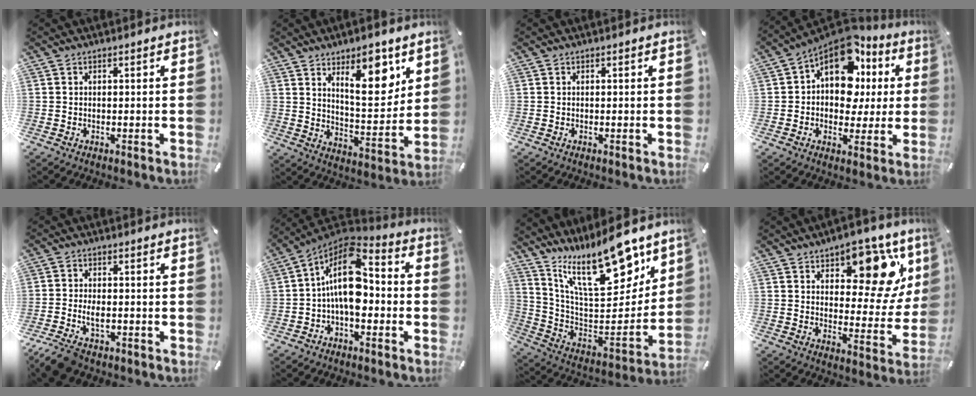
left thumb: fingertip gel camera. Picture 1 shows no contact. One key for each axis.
{"total": 13.0, "fx": 8.1, "fy": 5.4, "fz": 8.6, "tx": -0.104, "ty": -0.055, "tz": 0.135}
{"total": 0.0}
{"total": 15.0, "fx": 6.3, "fy": 10.3, "fz": 8.9, "tx": -0.133, "ty": -0.044, "tz": 0.115}
{"total": 5.9, "fx": -2.7, "fy": 3.4, "fz": 4.0, "tx": -0.082, "ty": 0.009, "tz": -0.049}
{"total": 15.4, "fx": -1.0, "fy": 8.6, "fz": 12.7, "tx": -0.238, "ty": -0.003, "tz": -0.020}
{"total": 22.9, "fx": 16.1, "fy": 9.1, "fz": 13.5, "tx": -0.226, "ty": -0.122, "tz": 0.278}
{"total": 15.3, "fx": 9.2, "fy": 8.4, "fz": 8.9, "tx": -0.100, "ty": -0.070, "tz": 0.155}